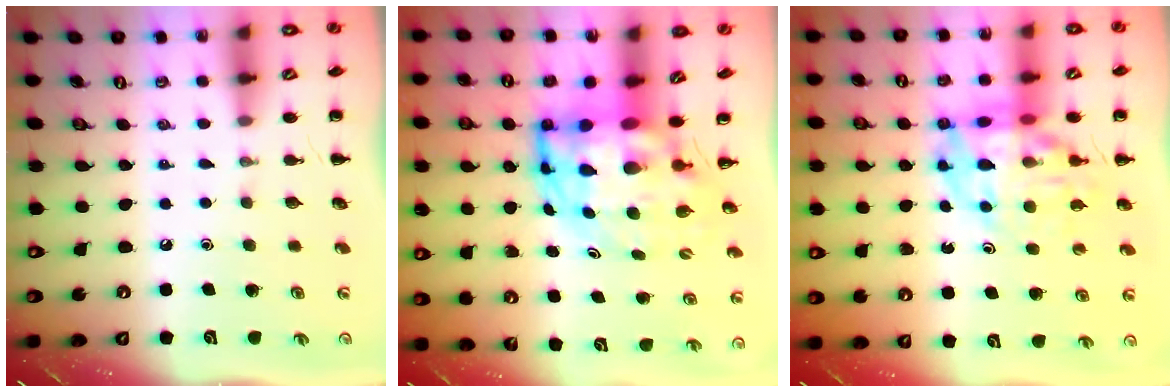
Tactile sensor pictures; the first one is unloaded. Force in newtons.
{"total": 9.1, "press": 8.8, "slide": 2.5}
{"total": 17.0, "press": 16.6, "slide": 4.0}